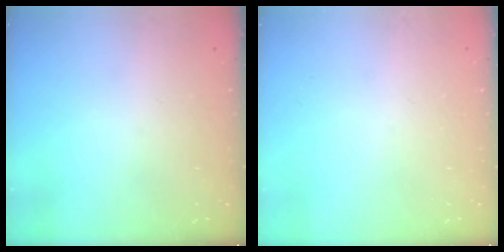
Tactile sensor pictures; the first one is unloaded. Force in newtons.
{"total": 0.0}